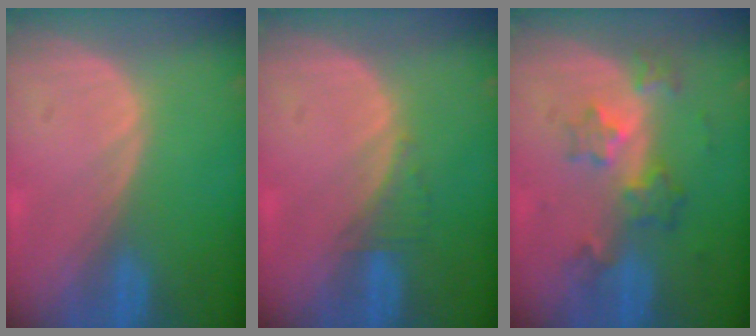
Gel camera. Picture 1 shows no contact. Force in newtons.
{"total": 1.7, "press": 1.6, "slide": 0.7}
{"total": 6.1, "press": 5.5, "slide": 2.5}